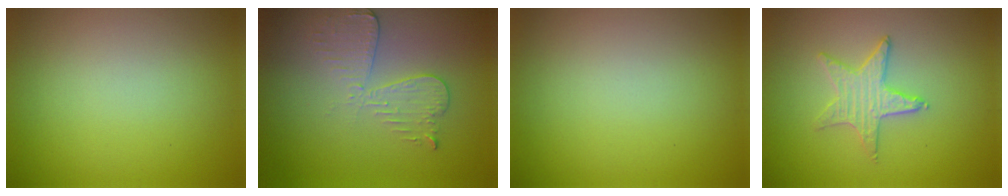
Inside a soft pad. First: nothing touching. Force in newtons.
{"total": 2.9, "press": 2.7, "slide": 1.2}
{"total": 0.0}
{"total": 1.9, "press": 1.9, "slide": 0.2}